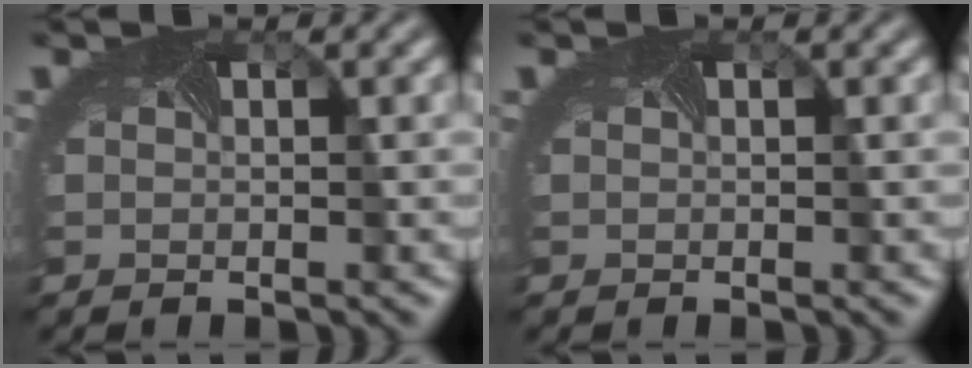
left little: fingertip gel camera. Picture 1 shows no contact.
{"total": 0.0}